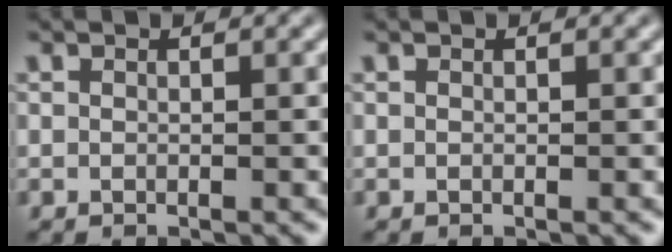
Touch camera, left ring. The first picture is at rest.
{"total": 0.0}